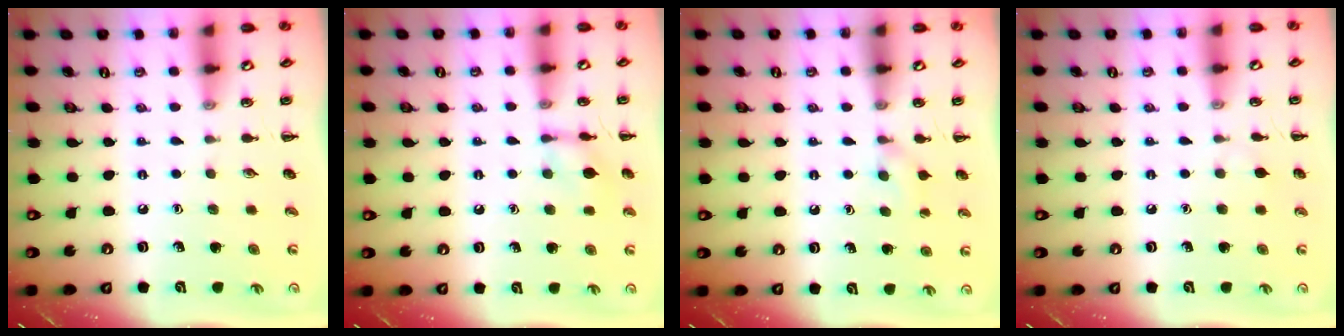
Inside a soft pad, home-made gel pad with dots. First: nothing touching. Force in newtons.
{"total": 8.3, "press": 8.2, "slide": 1.1}
{"total": 6.6, "press": 6.4, "slide": 1.7}
{"total": 3.9, "press": 3.5, "slide": 1.5}